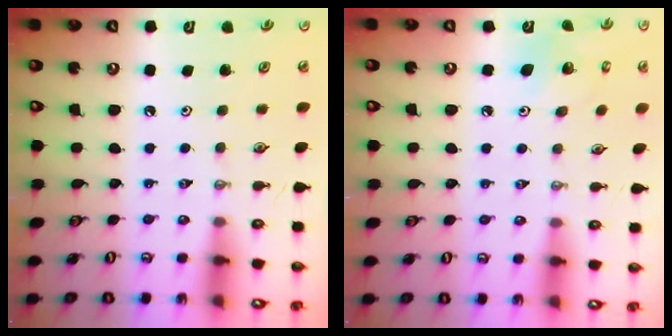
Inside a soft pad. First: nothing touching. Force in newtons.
{"total": 5.5, "press": 5.5, "slide": 0.3}